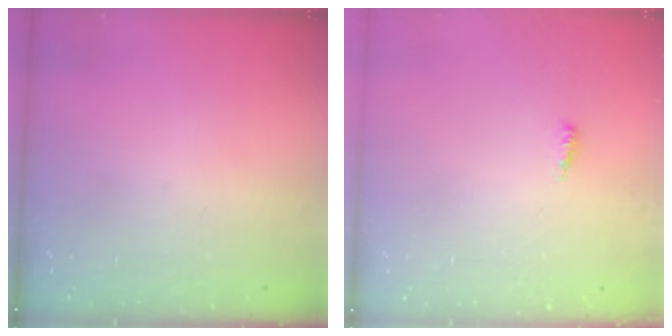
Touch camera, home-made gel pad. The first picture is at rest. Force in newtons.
{"total": 4.6, "press": 4.5, "slide": 0.9}